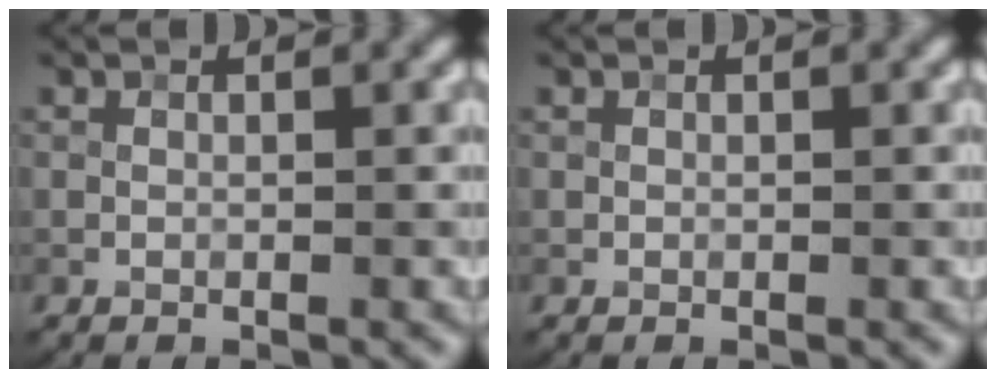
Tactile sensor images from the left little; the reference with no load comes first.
{"total": 0.0}